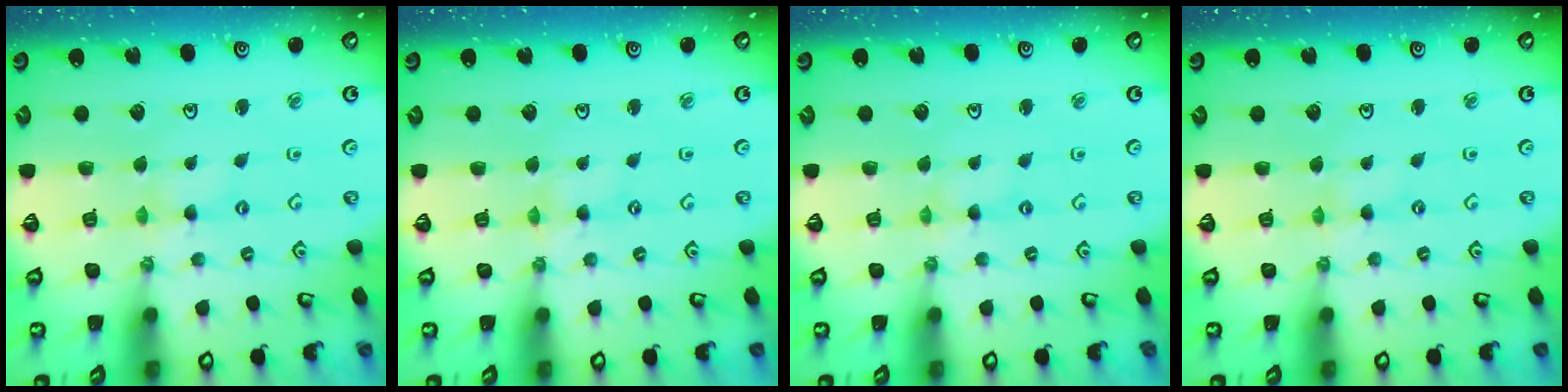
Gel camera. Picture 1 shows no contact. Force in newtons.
{"total": 0.0}
{"total": 0.0}
{"total": 0.0}